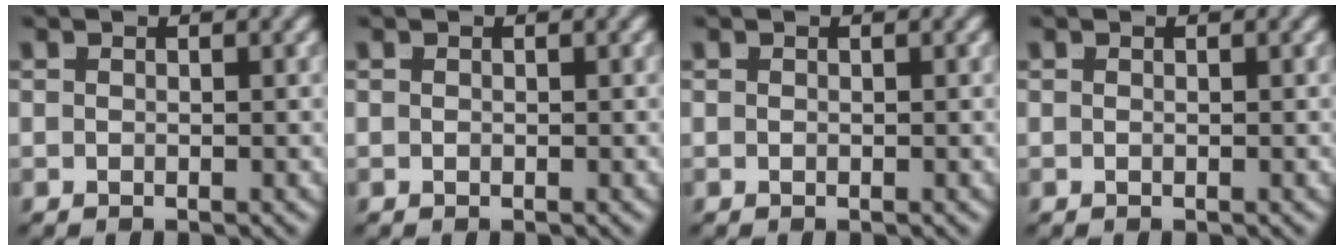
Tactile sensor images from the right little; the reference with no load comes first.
{"total": 0.0}
{"total": 0.0}
{"total": 0.0}